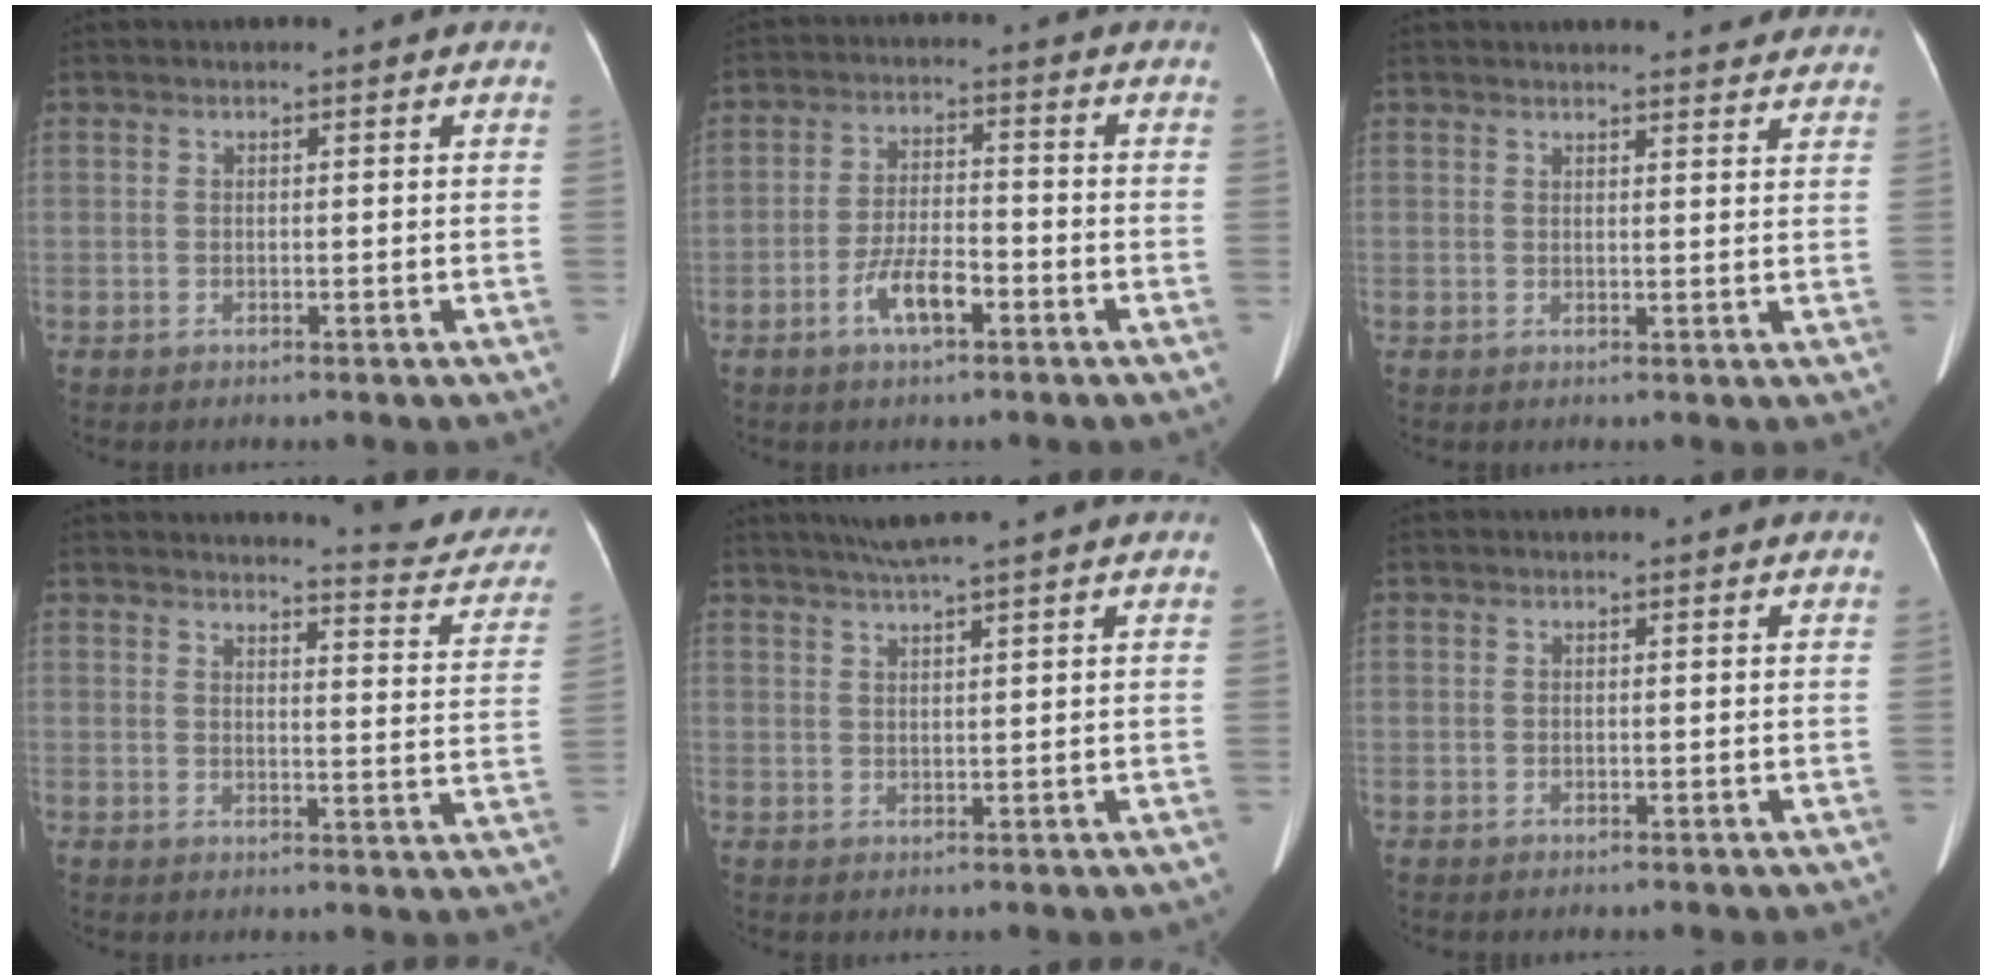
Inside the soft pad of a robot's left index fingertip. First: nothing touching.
{"total": 6.1, "force": [-3.2, 1.9, 4.8], "torque": [-0.101, 0.004, -0.056]}
{"total": 7.0, "force": [6.6, 1.0, 1.8], "torque": [-0.011, 0.000, 0.059]}
{"total": 10.9, "force": [10.6, 1.0, 2.4], "torque": [-0.011, -0.056, 0.102]}
{"total": 4.5, "force": [3.6, -1.1, 2.3], "torque": [-0.040, 0.015, 0.069]}
{"total": 0.0}